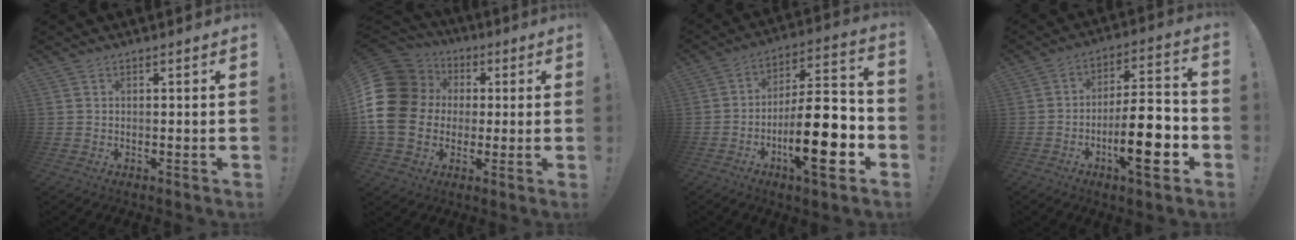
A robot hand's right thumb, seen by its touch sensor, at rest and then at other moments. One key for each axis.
{"total": 20.5, "fx": 0.7, "fy": 16.9, "fz": 11.5, "tx": -0.223, "ty": 0.009, "tz": 0.033}
{"total": 21.2, "fx": -7.2, "fy": 6.3, "fz": 18.9, "tx": -0.298, "ty": 0.034, "tz": -0.114}
{"total": 17.3, "fx": -6.1, "fy": 5.0, "fz": 15.4, "tx": -0.238, "ty": 0.023, "tz": -0.101}